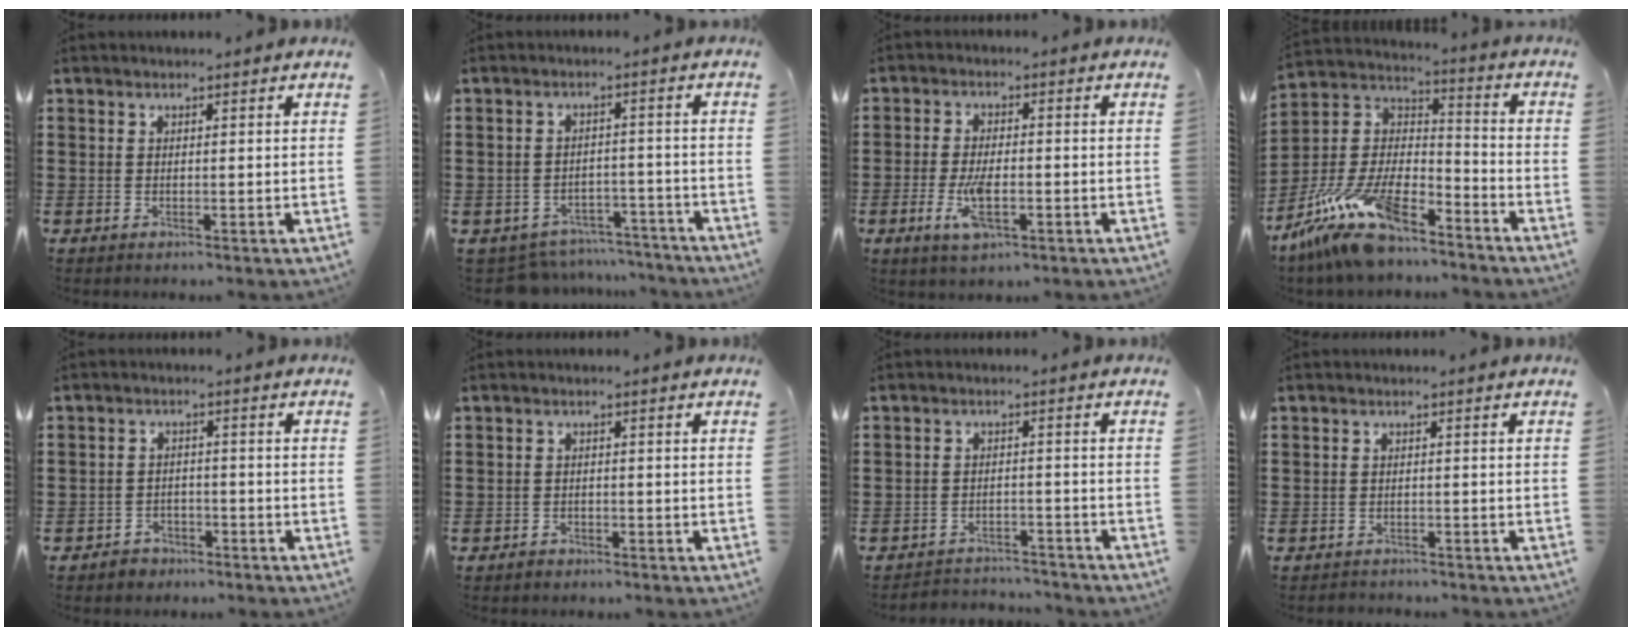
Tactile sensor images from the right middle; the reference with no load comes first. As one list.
[{"total": 5.3, "force": [-5.2, 1.0, 0.3], "torque": [-0.011, 0.011, -0.107]}, {"total": 6.0, "force": [-2.0, 2.4, 5.1], "torque": [-0.118, -0.006, -0.041]}, {"total": 14.2, "force": [-11.1, 4.1, 7.9], "torque": [-0.175, 0.022, -0.214]}, {"total": 2.5, "force": [-2.2, 1.1, -0.1], "torque": [-0.006, 0.002, -0.049]}, {"total": 1.1, "force": [-0.9, 0.6, 0.2], "torque": [-0.007, 0.001, -0.019]}, {"total": 3.1, "force": [-3.1, 0.4, -0.2], "torque": [-0.006, -0.002, -0.067]}, {"total": 1.2, "force": [-1.2, 0.3, -0.2], "torque": [0.000, 0.002, -0.028]}]